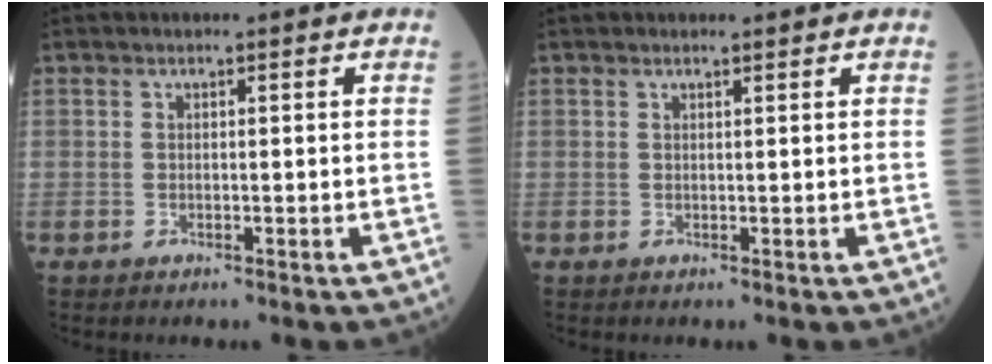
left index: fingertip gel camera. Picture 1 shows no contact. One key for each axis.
{"total": 0.6, "fx": 0.5, "fy": 0.1, "fz": 0.3, "tx": -0.012, "ty": 0.003, "tz": 0.009}